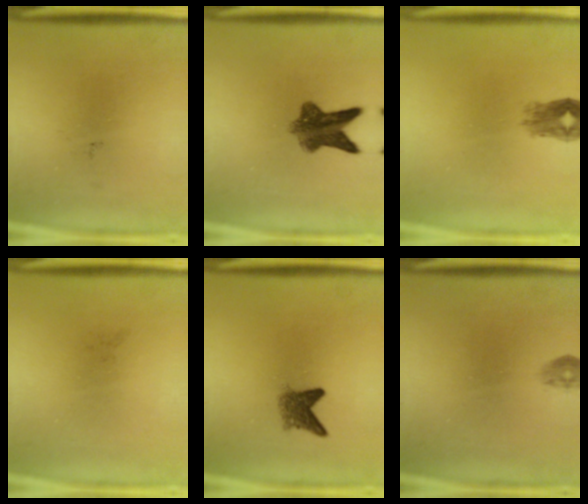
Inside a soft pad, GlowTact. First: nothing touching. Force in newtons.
{"total": 7.1}
{"total": 2.5}
{"total": 0.0}
{"total": 3.1}
{"total": 0.9}